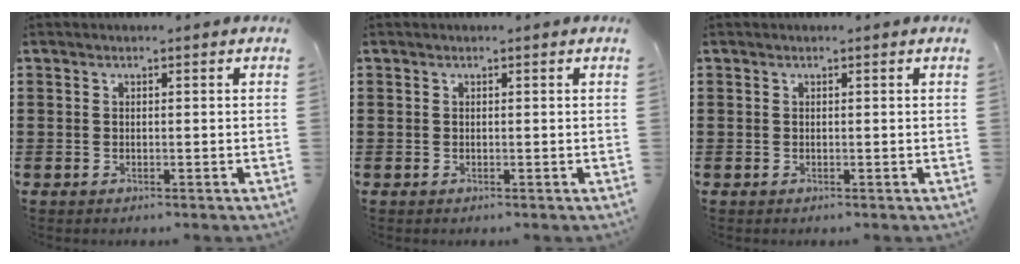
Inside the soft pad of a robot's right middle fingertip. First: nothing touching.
{"total": 0.0}
{"total": 0.0}